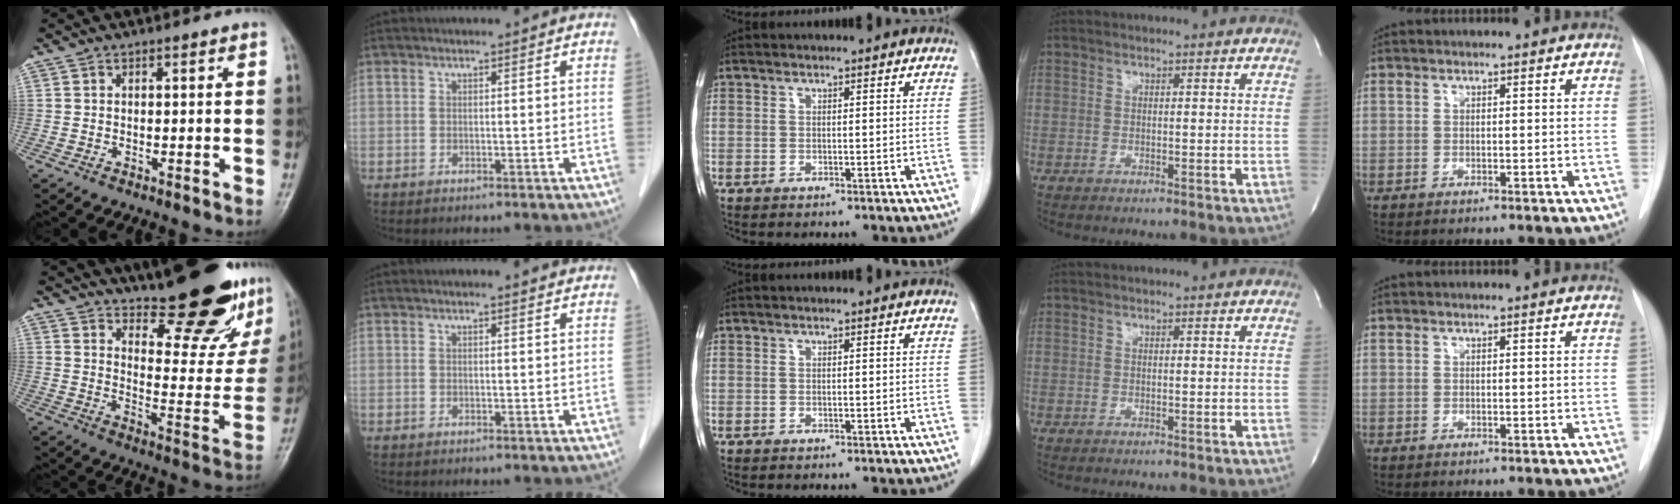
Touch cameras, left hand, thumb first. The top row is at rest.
{"thumb": {"total": 24.3, "force": [18.2, 7.2, 14.5], "torque": [-0.167, -0.118, 0.244]}, "index": {"total": 1.8, "force": [1.4, 0.4, 1.0], "torque": [-0.016, 0.011, 0.013]}}